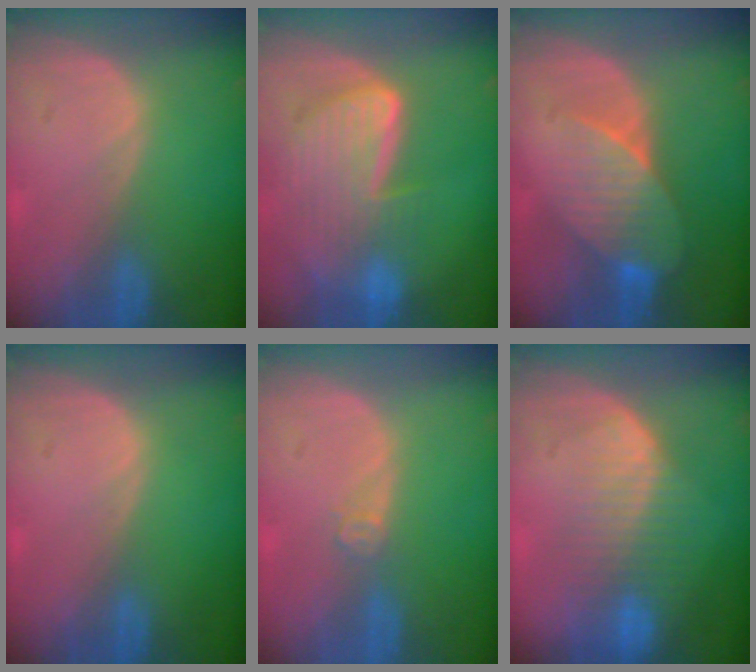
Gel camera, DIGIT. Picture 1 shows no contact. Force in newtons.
{"total": 9.2, "press": 8.0, "slide": 4.7}
{"total": 8.0, "press": 7.2, "slide": 3.4}
{"total": 0.0}
{"total": 1.7, "press": 1.4, "slide": 1.0}
{"total": 8.6, "press": 7.3, "slide": 4.6}